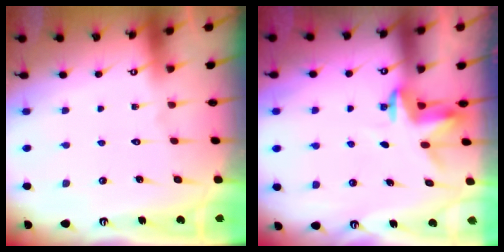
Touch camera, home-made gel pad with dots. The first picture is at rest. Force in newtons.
{"total": 3.4, "press": 3.4, "slide": 0.3}